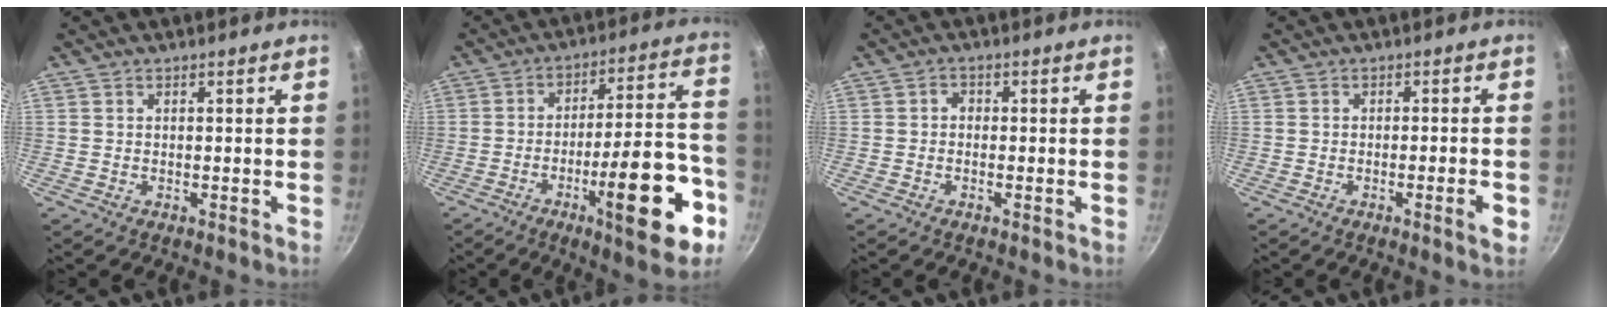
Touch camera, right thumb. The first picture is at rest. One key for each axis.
{"total": 19.9, "fx": -8.2, "fy": 5.2, "fz": 17.4, "tx": -0.219, "ty": 0.046, "tz": -0.119}
{"total": 1.5, "fx": -0.4, "fy": 1.1, "fz": 0.8, "tx": -0.013, "ty": 0.009, "tz": -0.011}
{"total": 3.5, "fx": -1.2, "fy": 0.5, "fz": 3.2, "tx": -0.041, "ty": 0.005, "tz": -0.017}